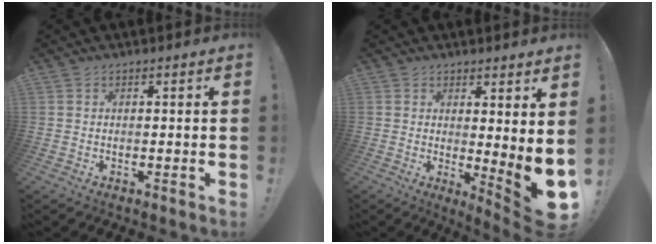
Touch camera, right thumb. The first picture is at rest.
{"total": 6.5, "force": [0.1, -0.3, 6.5], "torque": [-0.080, -0.039, 0.000]}